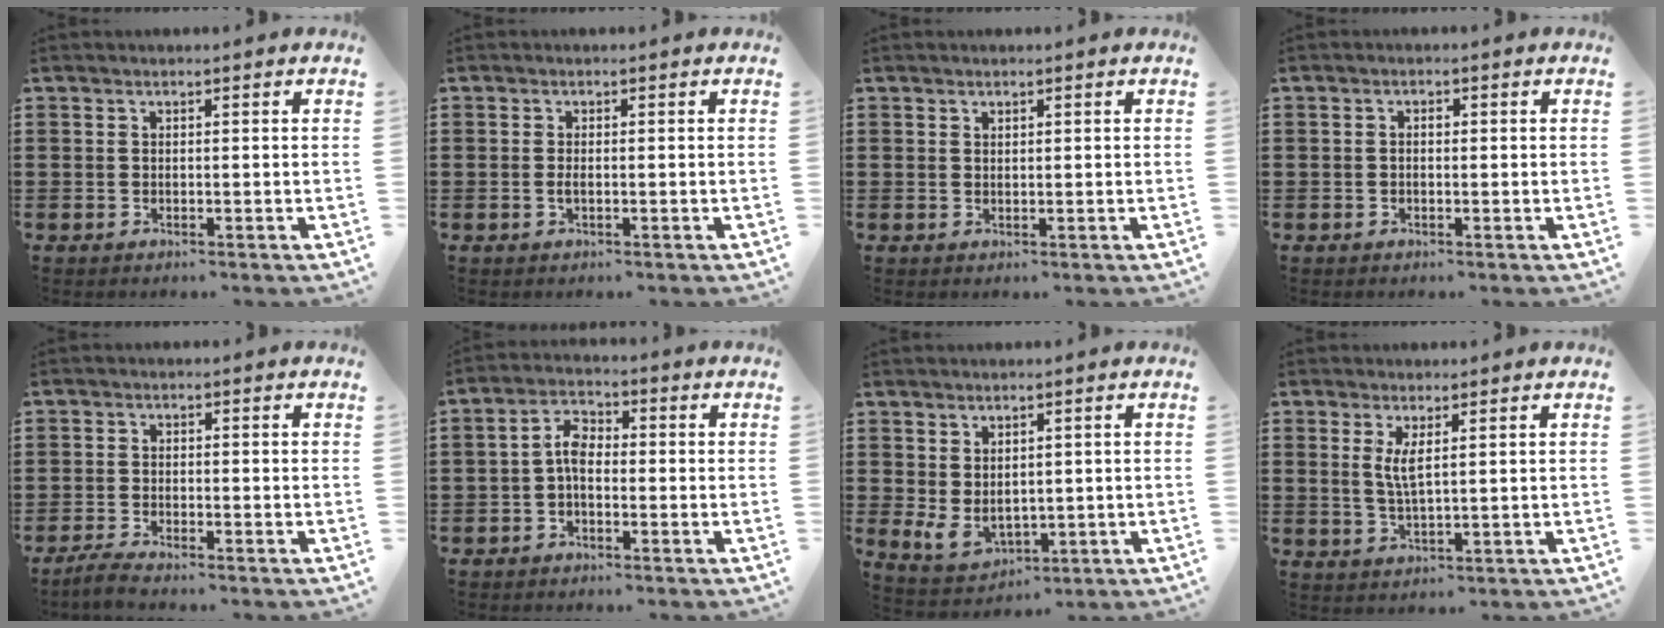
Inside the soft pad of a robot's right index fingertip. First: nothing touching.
{"total": 0.9, "force": [-0.3, 0.2, 0.8], "torque": [-0.017, -0.001, -0.005]}
{"total": 0.6, "force": [0.4, 0.4, 0.0], "torque": [-0.001, 0.002, 0.009]}
{"total": 0.7, "force": [-0.2, 0.4, 0.6], "torque": [-0.012, -0.001, -0.003]}
{"total": 2.3, "force": [-2.2, -0.2, 0.6], "torque": [-0.019, -0.001, -0.045]}
{"total": 4.3, "force": [-0.8, 2.4, 3.5], "torque": [-0.073, 0.007, -0.017]}
{"total": 3.7, "force": [1.2, 2.7, 2.3], "torque": [-0.064, -0.003, 0.021]}
{"total": 3.2, "force": [1.1, 0.7, 3.0], "torque": [-0.063, 0.000, 0.018]}